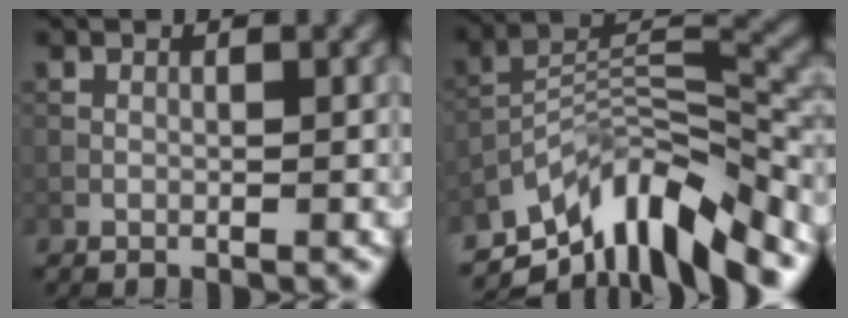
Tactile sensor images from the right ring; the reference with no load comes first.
{"total": 10.5, "force": [-7.7, 3.2, 6.5], "torque": [-0.106, 0.001, -0.152]}